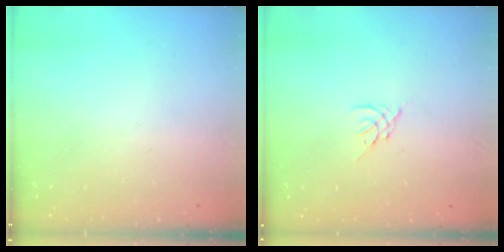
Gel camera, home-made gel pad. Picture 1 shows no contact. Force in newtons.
{"total": 1.8, "press": 1.7, "slide": 0.5}